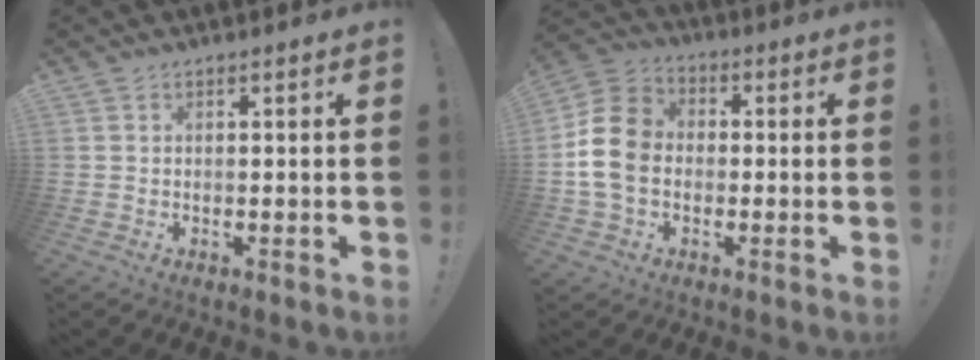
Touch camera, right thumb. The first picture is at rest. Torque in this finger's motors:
{"motor_torque": [0.13, 0.53, 0.02, 0.13, 0.32]}